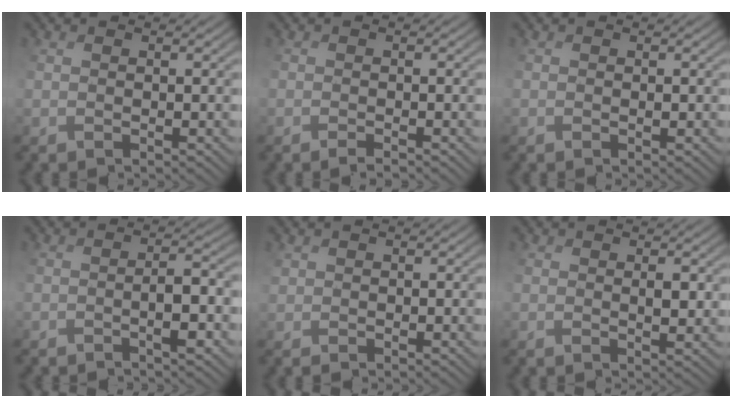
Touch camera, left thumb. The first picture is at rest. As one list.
[{"total": 1.3, "force": [-1.1, 0.1, 0.7], "torque": [-0.008, 0.001, -0.021]}, {"total": 0.7, "force": [0.1, 0.5, 0.5], "torque": [-0.014, 0.001, 0.004]}, {"total": 3.6, "force": [-1.9, 0.6, 3.0], "torque": [-0.037, 0.009, -0.029]}, {"total": 1.0, "force": [0.6, 0.7, 0.4], "torque": [-0.012, 0.005, 0.012]}, {"total": 2.6, "force": [1.0, 1.1, 2.1], "torque": [-0.044, 0.002, 0.024]}]